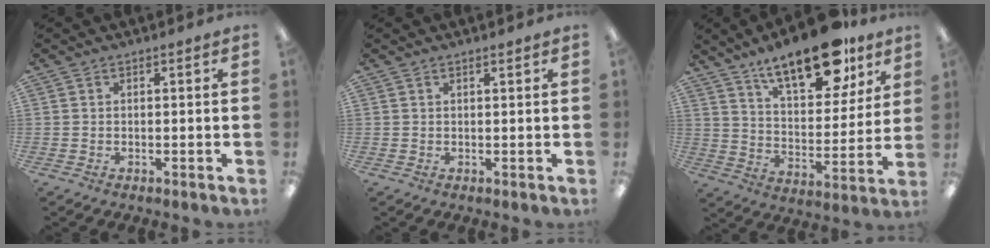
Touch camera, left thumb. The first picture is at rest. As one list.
[{"total": 0.7, "force": [0.6, 0.1, 0.3], "torque": [-0.006, 0.001, 0.011]}, {"total": 19.9, "force": [14.2, 8.0, 11.5], "torque": [-0.178, -0.077, 0.239]}]